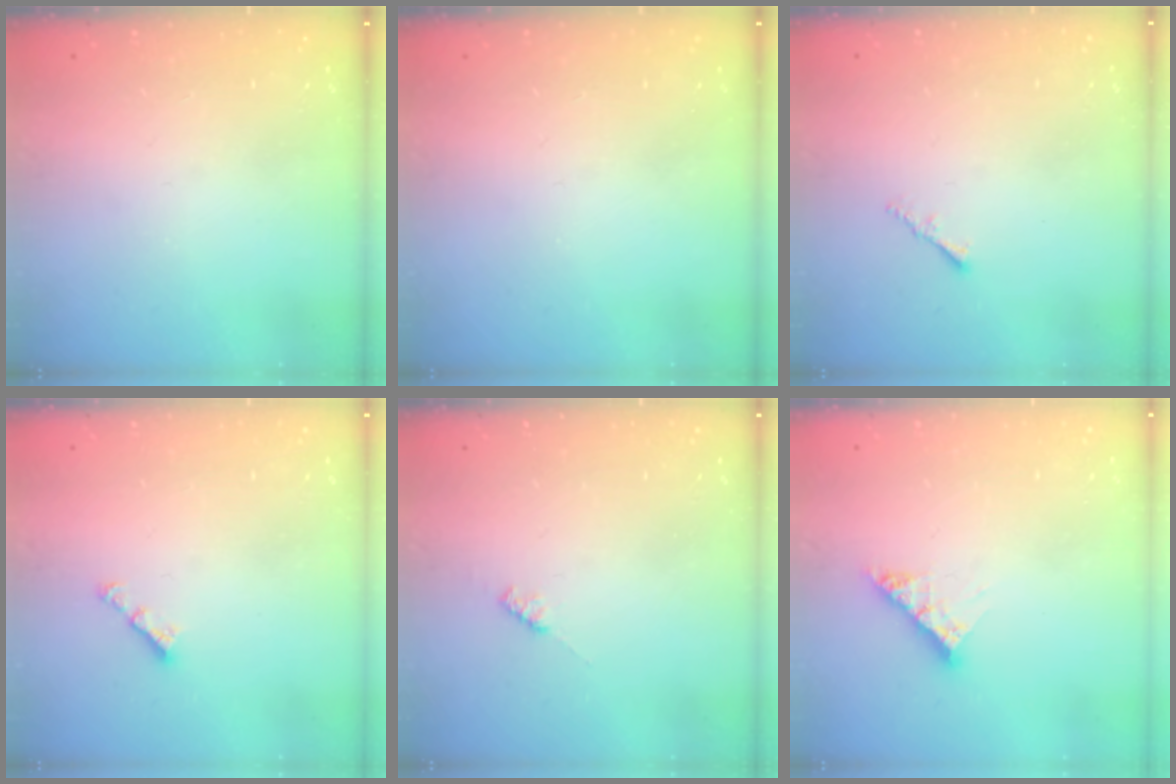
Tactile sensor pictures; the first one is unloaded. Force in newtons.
{"total": 0.0}
{"total": 1.2, "press": 1.1, "slide": 0.4}
{"total": 3.0, "press": 2.9, "slide": 0.5}
{"total": 2.2, "press": 2.2, "slide": 0.4}
{"total": 7.6, "press": 7.6, "slide": 0.7}